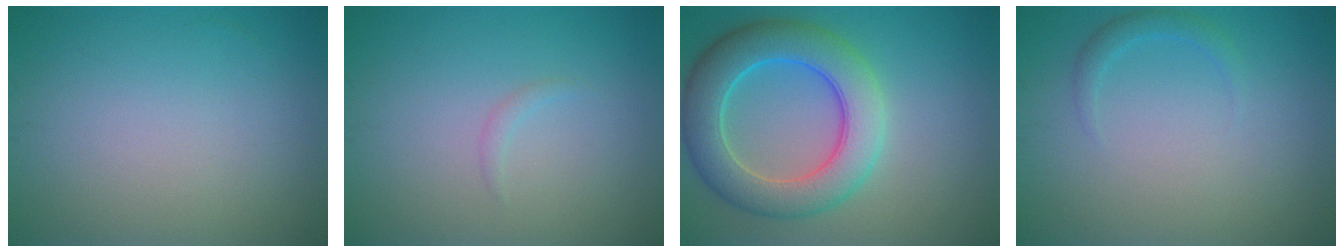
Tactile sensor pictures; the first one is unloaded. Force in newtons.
{"total": 0.7, "press": 0.6, "slide": 0.1}
{"total": 7.9, "press": 7.9, "slide": 0.3}
{"total": 1.3, "press": 1.3, "slide": 0.1}